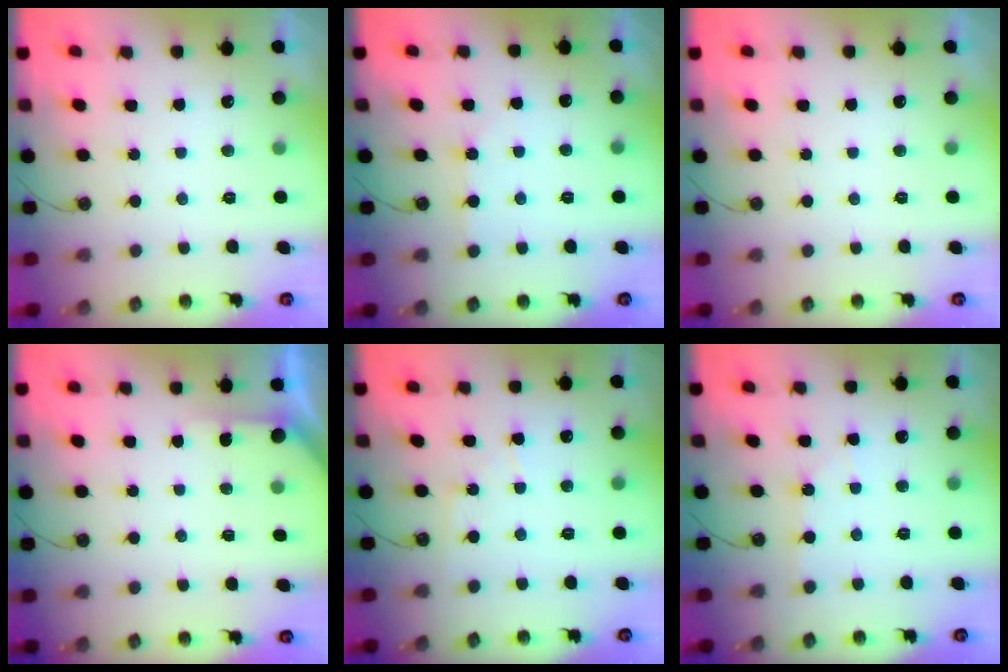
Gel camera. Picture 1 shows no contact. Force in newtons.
{"total": 2.9, "press": 2.8, "slide": 0.5}
{"total": 0.0}
{"total": 2.5, "press": 2.5, "slide": 0.3}
{"total": 6.3, "press": 6.3, "slide": 0.8}
{"total": 2.9, "press": 2.8, "slide": 0.6}